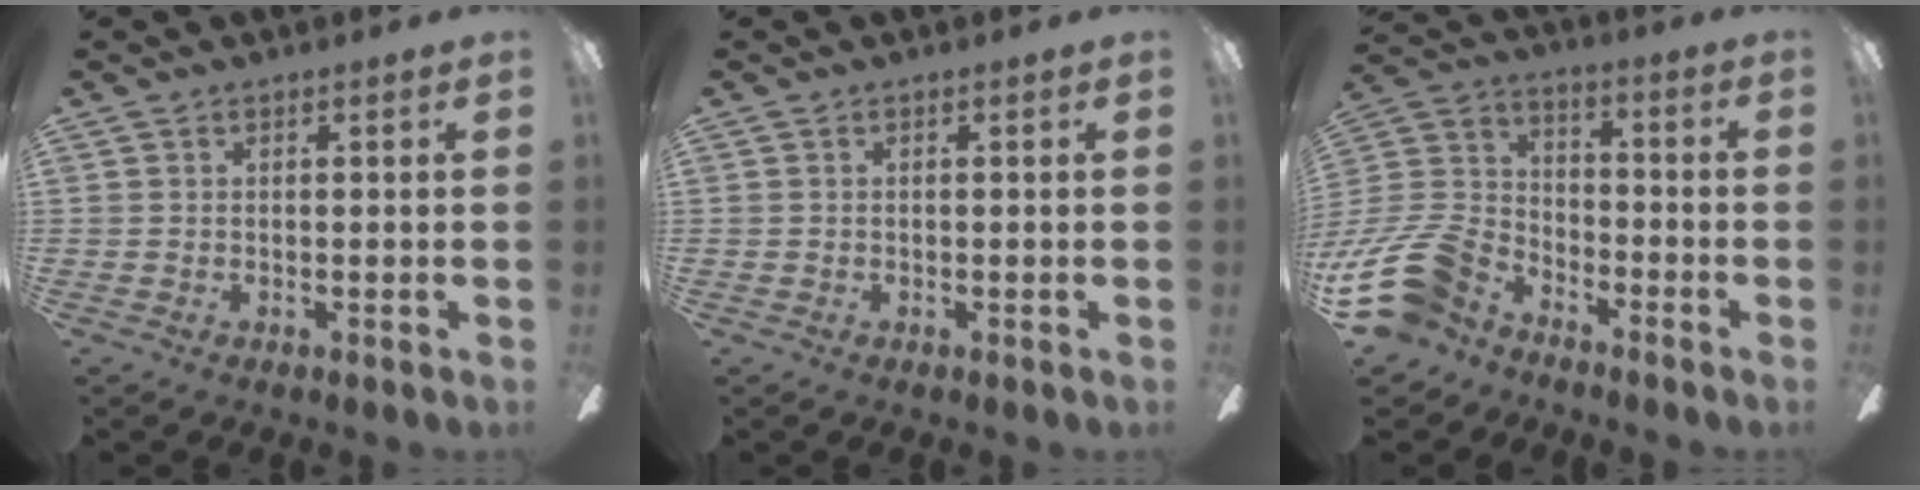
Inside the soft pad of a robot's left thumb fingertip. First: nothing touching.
{"total": 0.0}
{"total": 17.5, "force": [-10.3, 10.6, 9.3], "torque": [-0.218, 0.045, -0.185]}